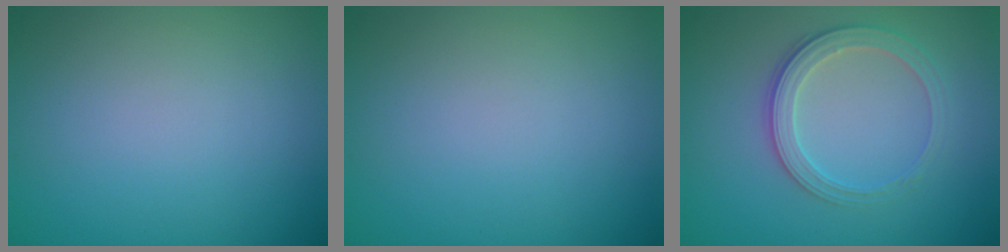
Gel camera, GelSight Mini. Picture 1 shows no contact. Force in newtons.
{"total": 0.0}
{"total": 2.8, "press": 2.7, "slide": 0.8}